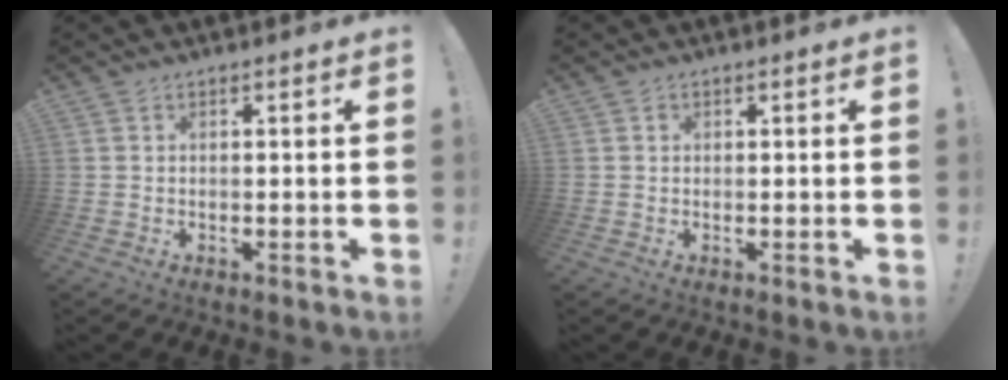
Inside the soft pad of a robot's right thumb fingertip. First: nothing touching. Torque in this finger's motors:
{"motor_torque": [0.11, -0.02, 0.13, -0.04, -0.05]}